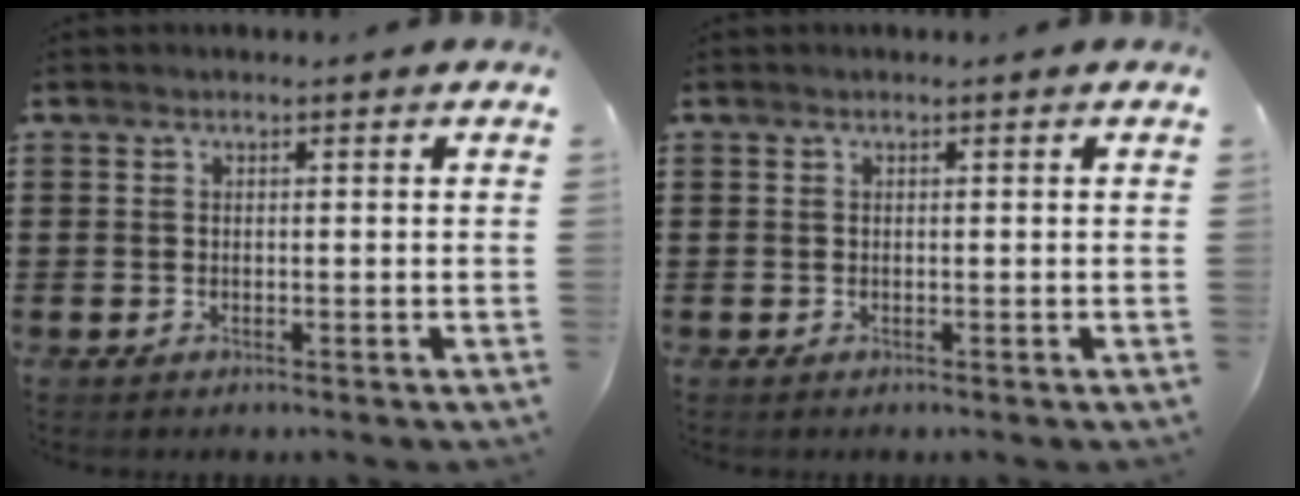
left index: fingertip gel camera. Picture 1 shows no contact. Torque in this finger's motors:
{"motor_torque": [0.09, -0.03, 0.04, 0.01]}